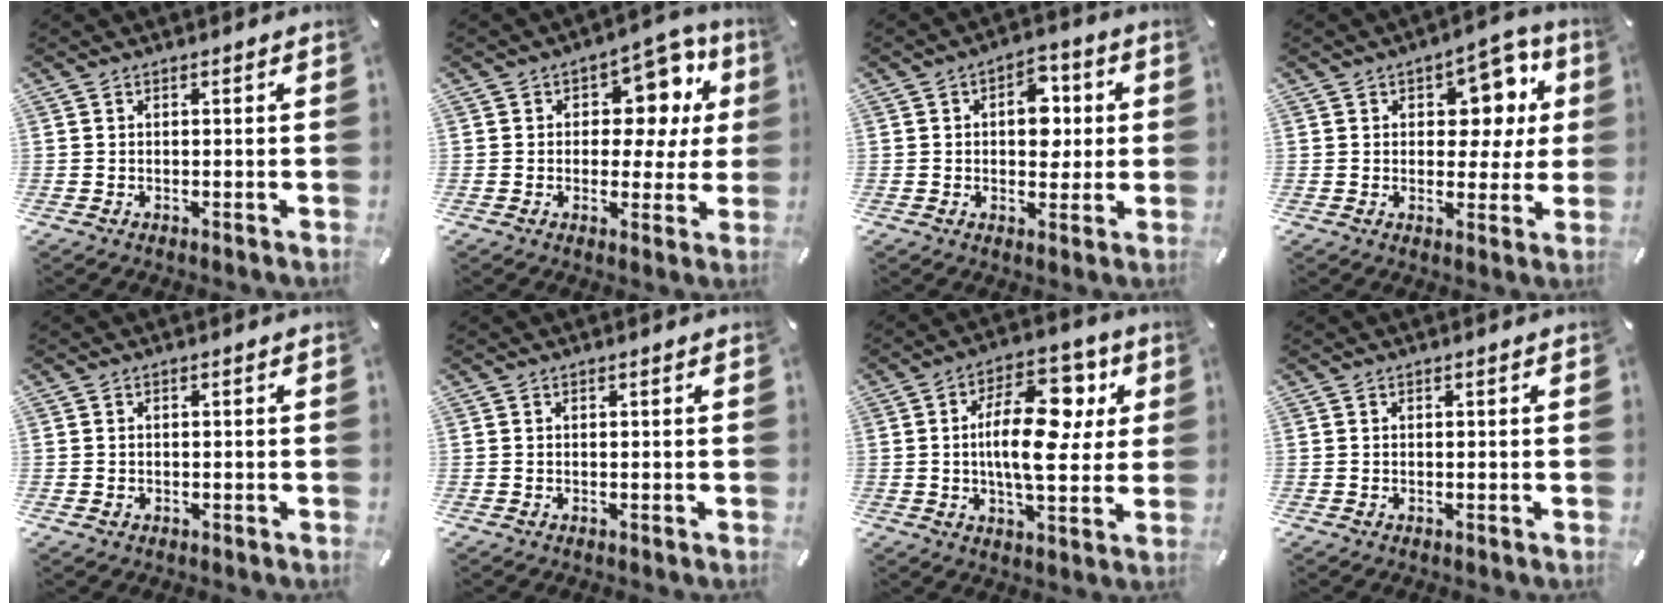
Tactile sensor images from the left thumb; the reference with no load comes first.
{"total": 12.9, "force": [4.6, 8.6, 8.5], "torque": [-0.098, -0.034, 0.079]}
{"total": 8.5, "force": [1.0, 6.0, 6.0], "torque": [-0.065, -0.002, 0.008]}
{"total": 11.6, "force": [4.3, 7.6, 7.7], "torque": [-0.083, -0.024, 0.070]}
{"total": 0.9, "force": [-0.2, 0.7, 0.5], "torque": [-0.010, 0.003, -0.005]}
{"total": 0.0}
{"total": 17.8, "force": [3.1, 9.1, 15.0], "torque": [-0.234, 0.001, 0.048]}
{"total": 0.0}